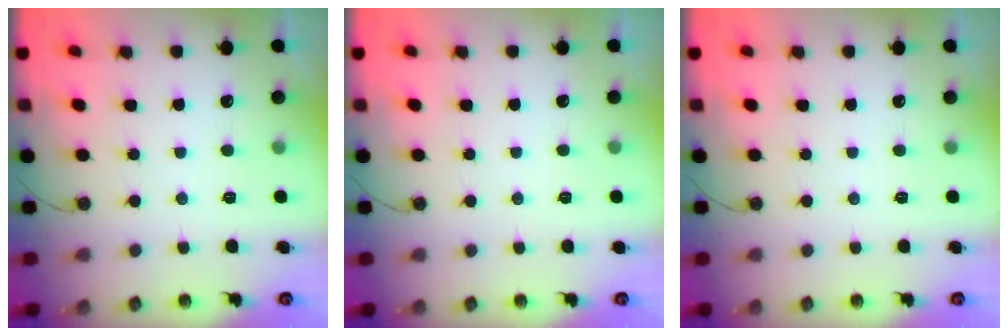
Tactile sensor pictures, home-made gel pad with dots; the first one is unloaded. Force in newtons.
{"total": 2.1, "press": 1.5, "slide": 1.5}
{"total": 0.0}